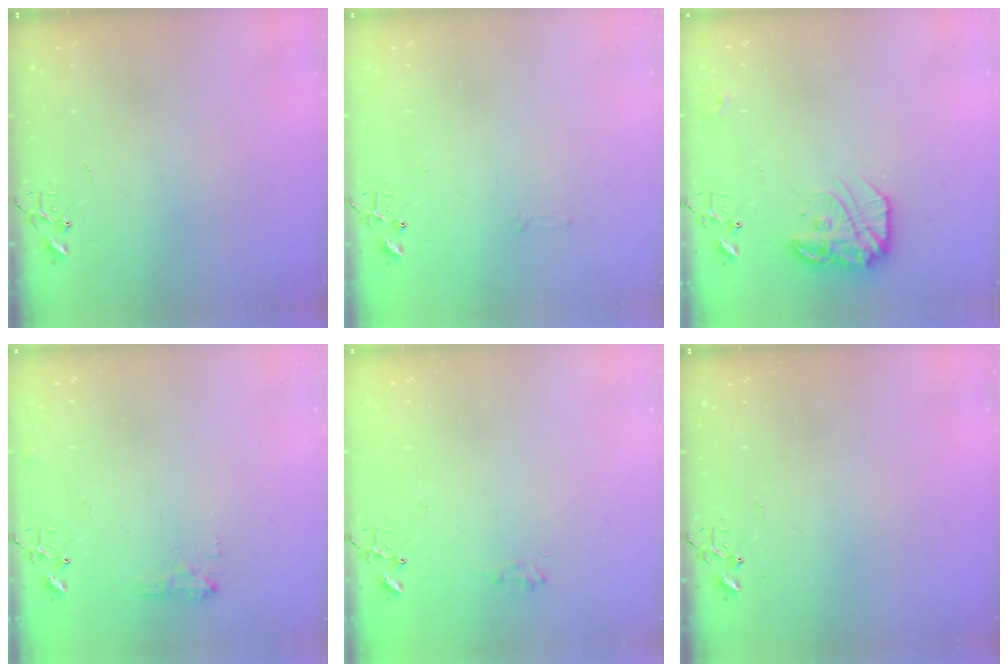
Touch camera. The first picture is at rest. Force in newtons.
{"total": 2.8, "press": 2.8, "slide": 0.4}
{"total": 15.4, "press": 15.3, "slide": 0.8}
{"total": 7.4, "press": 7.4, "slide": 0.5}
{"total": 6.7, "press": 6.6, "slide": 0.7}
{"total": 0.0}